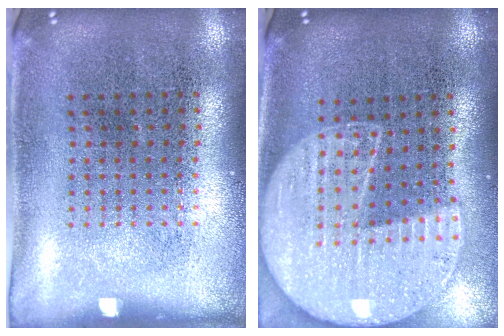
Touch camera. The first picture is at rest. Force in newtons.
{"total": 2.0, "press": 1.8, "slide": 0.8}